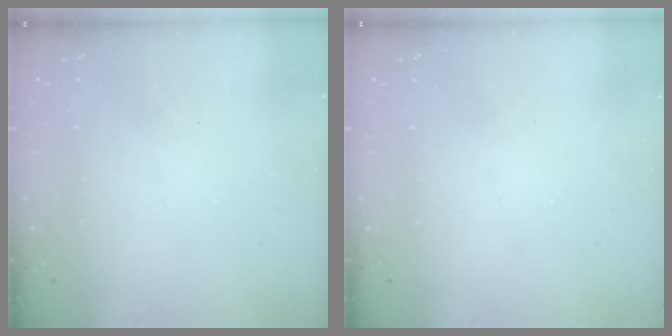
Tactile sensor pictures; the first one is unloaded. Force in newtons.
{"total": 0.0}